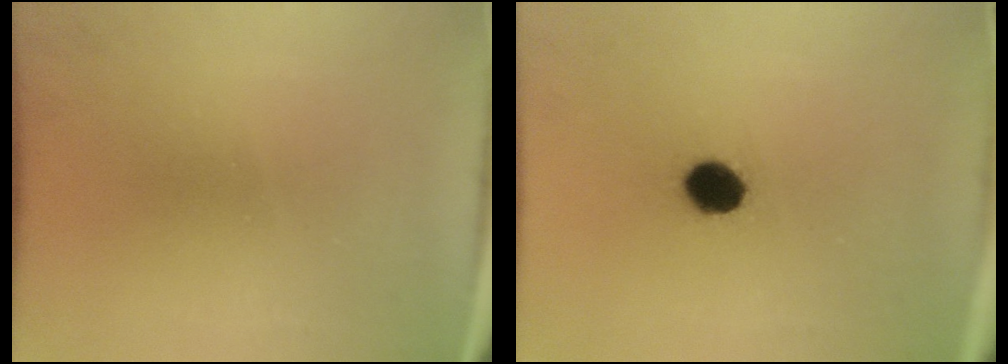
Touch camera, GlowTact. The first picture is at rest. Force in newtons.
{"total": 5.8}